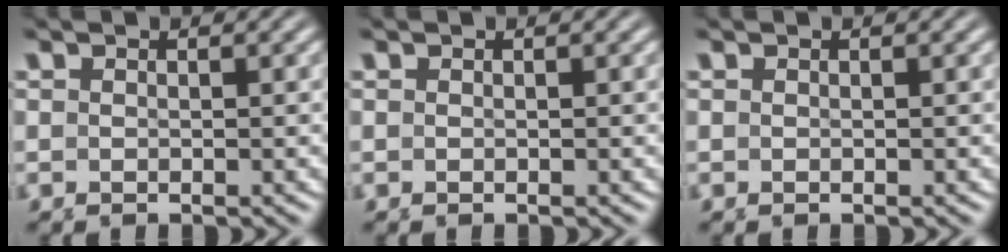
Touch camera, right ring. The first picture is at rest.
{"total": 0.0}
{"total": 0.0}